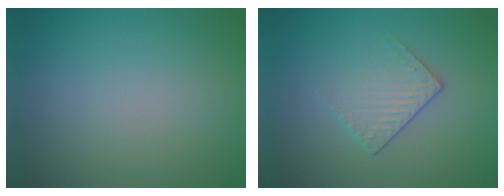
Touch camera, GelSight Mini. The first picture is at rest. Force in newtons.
{"total": 1.9, "press": 1.6, "slide": 1.0}